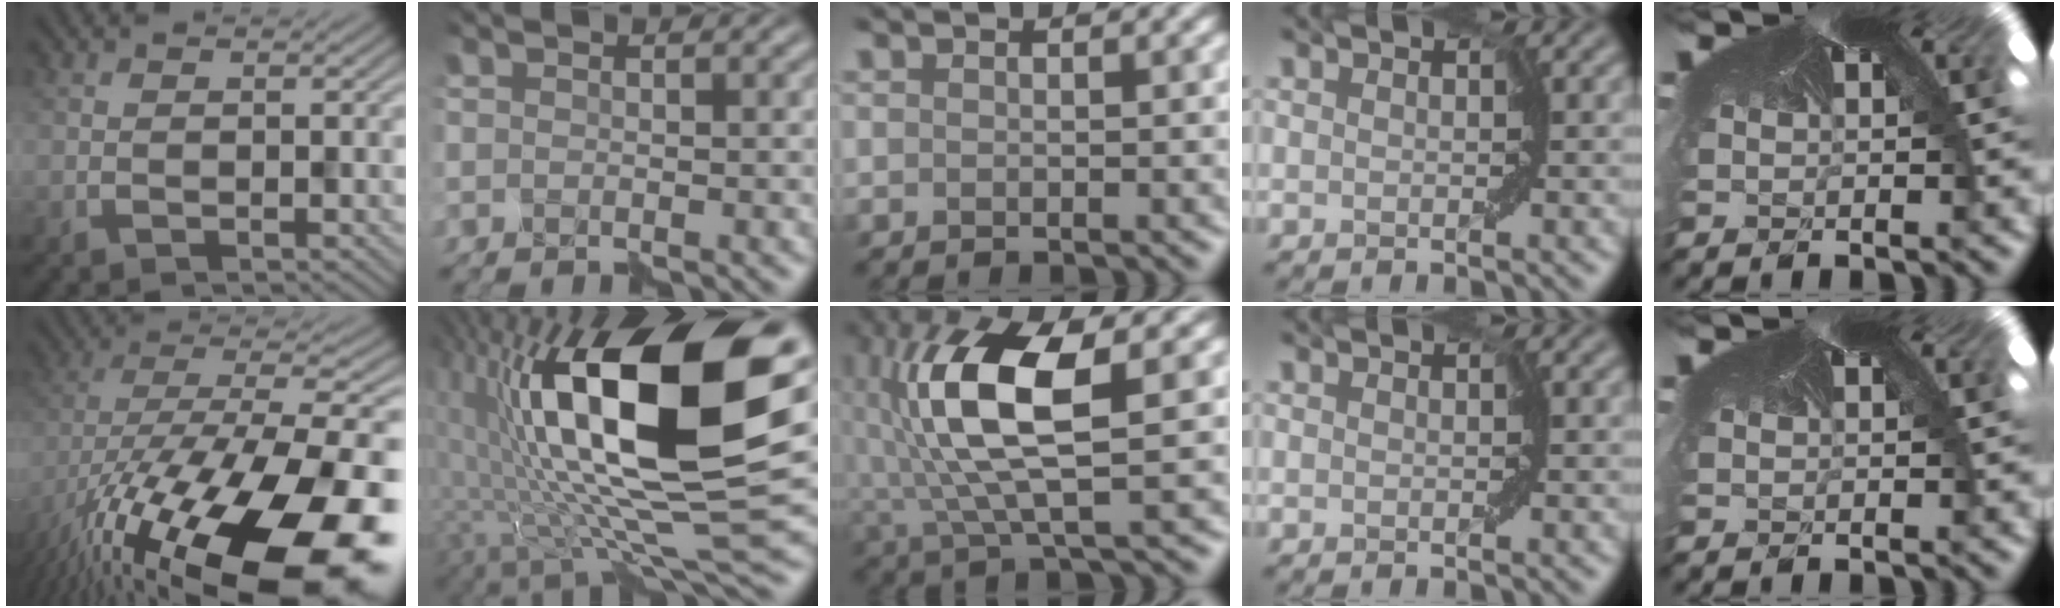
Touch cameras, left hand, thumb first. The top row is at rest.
{"thumb": {"total": 19.1, "force": [-10.0, 7.7, 14.3], "torque": [-0.256, -0.050, -0.134]}, "index": {"total": 18.2, "force": [4.9, 6.2, 16.4], "torque": [-0.283, 0.008, 0.076]}, "middle": {"total": 8.9, "force": [1.7, 2.3, 8.4], "torque": [-0.183, 0.013, 0.035]}}